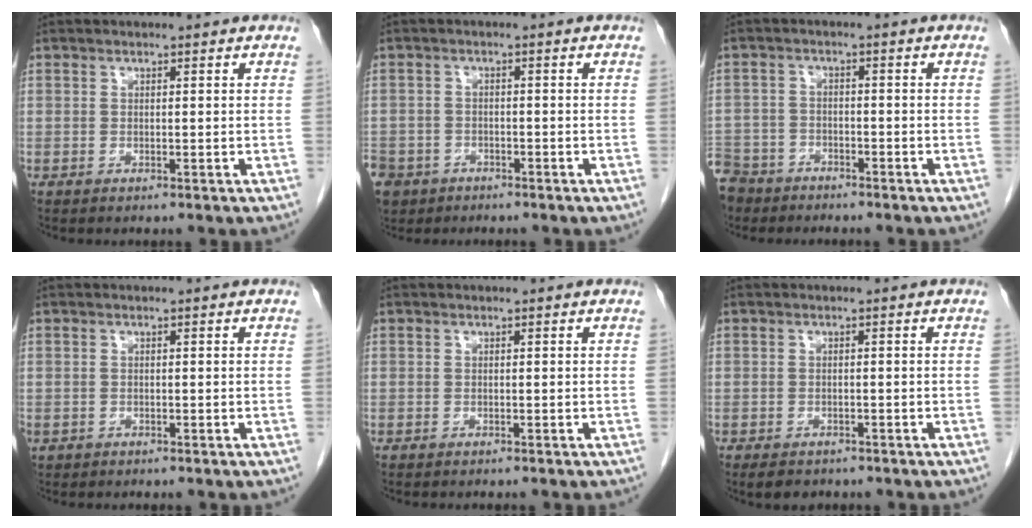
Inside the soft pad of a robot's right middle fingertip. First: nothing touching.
{"total": 10.9, "force": [-6.3, 8.2, 3.3], "torque": [-0.113, -0.010, -0.100]}
{"total": 10.8, "force": [-7.9, 7.0, 2.4], "torque": [-0.092, -0.003, -0.137]}
{"total": 0.9, "force": [-0.5, 0.7, 0.3], "torque": [-0.009, 0.003, -0.005]}
{"total": 0.7, "force": [-0.6, 0.1, 0.3], "torque": [-0.002, -0.001, -0.007]}
{"total": 3.3, "force": [-2.5, 1.7, 1.1], "torque": [-0.017, -0.002, -0.031]}